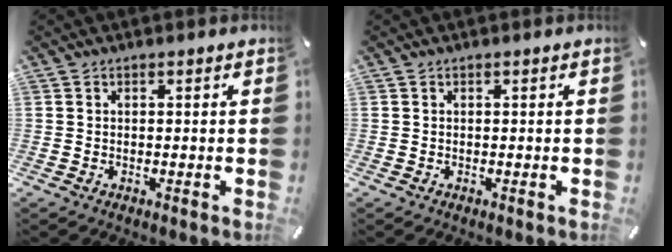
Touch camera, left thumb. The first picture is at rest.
{"total": 0.0}